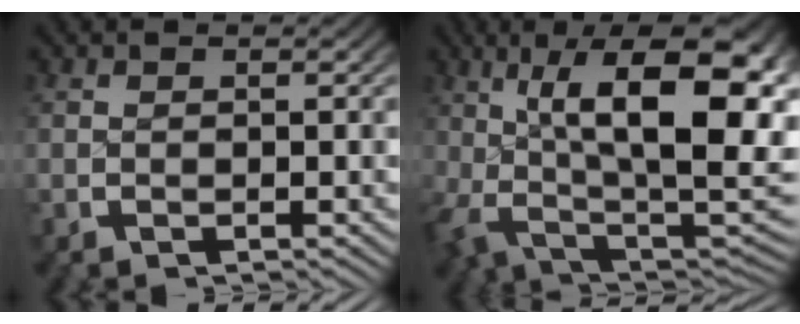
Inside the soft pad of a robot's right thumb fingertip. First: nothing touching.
{"total": 17.8, "force": [0.1, 9.8, 14.9], "torque": [-0.252, -0.056, 0.024]}